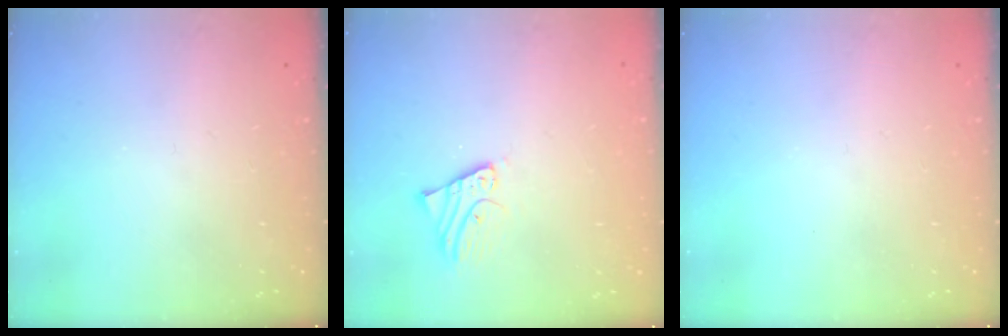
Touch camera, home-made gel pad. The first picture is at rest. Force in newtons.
{"total": 2.4, "press": 2.4, "slide": 0.1}
{"total": 0.0}